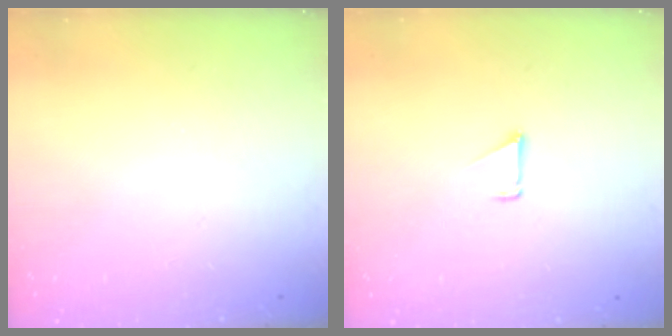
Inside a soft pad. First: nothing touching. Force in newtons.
{"total": 0.9, "press": 0.9, "slide": 0.1}